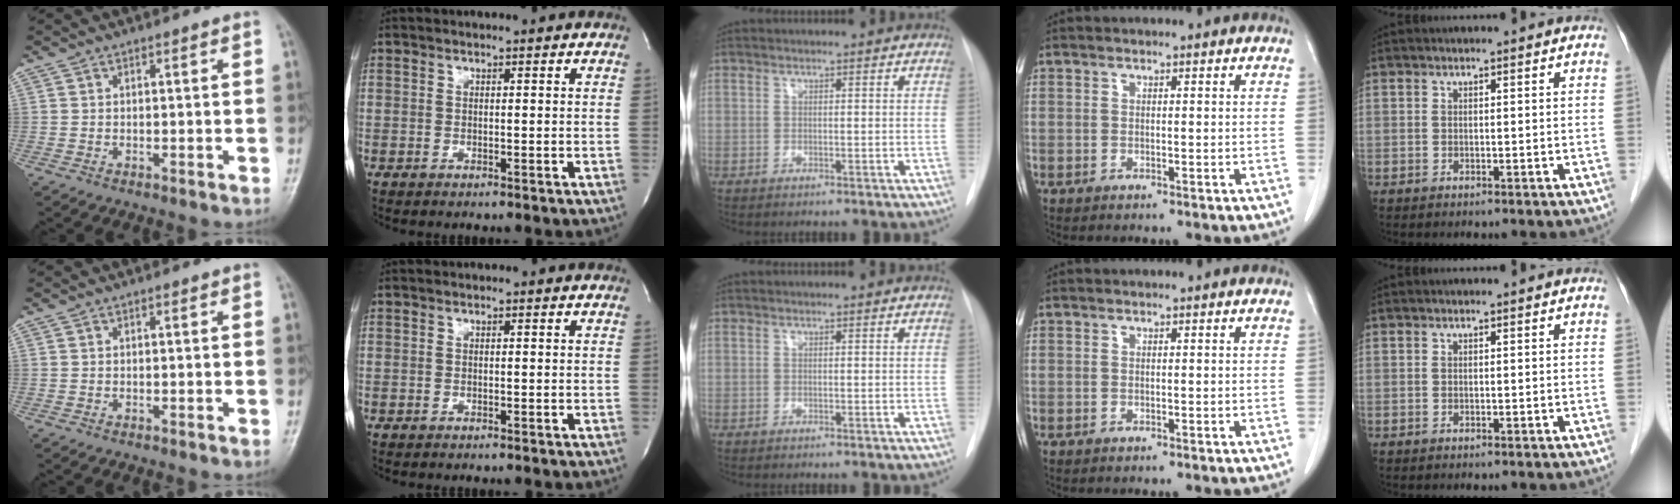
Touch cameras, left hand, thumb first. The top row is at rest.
{}